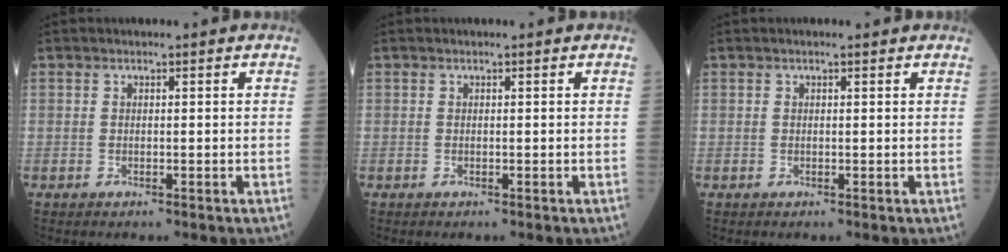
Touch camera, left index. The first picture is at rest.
{"total": 0.0}
{"total": 0.8, "force": [0.6, 0.1, 0.4], "torque": [-0.011, 0.007, 0.008]}